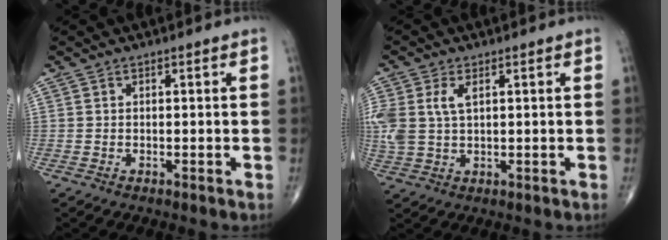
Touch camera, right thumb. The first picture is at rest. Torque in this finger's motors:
{"motor_torque": [0.78, 0.78, 0.95, 0.43, 0.07]}